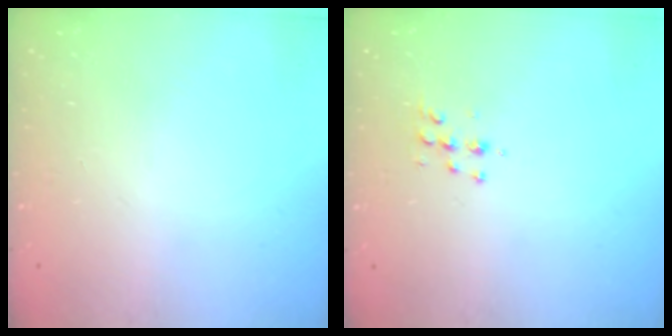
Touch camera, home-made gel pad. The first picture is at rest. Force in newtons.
{"total": 5.4, "press": 5.3, "slide": 0.7}